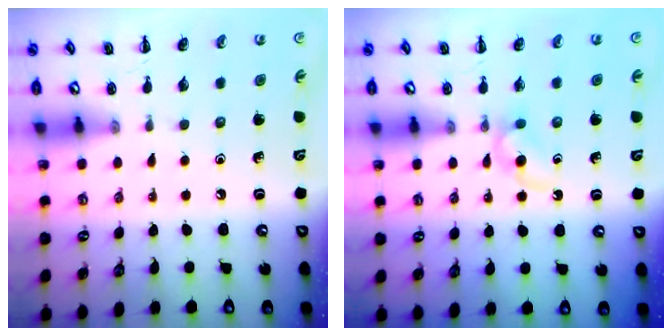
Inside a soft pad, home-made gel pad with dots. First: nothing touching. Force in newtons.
{"total": 3.0, "press": 2.8, "slide": 1.1}